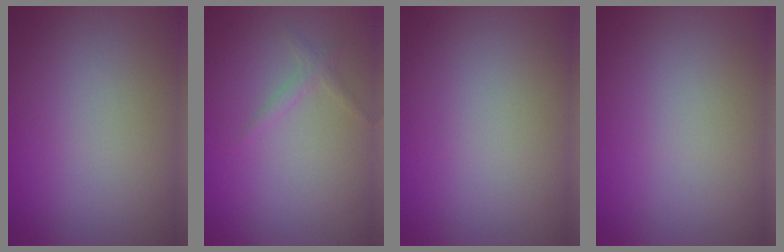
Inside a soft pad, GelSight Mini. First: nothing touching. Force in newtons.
{"total": 1.1, "press": 1.1, "slide": 0.1}
{"total": 0.0}
{"total": 0.0}